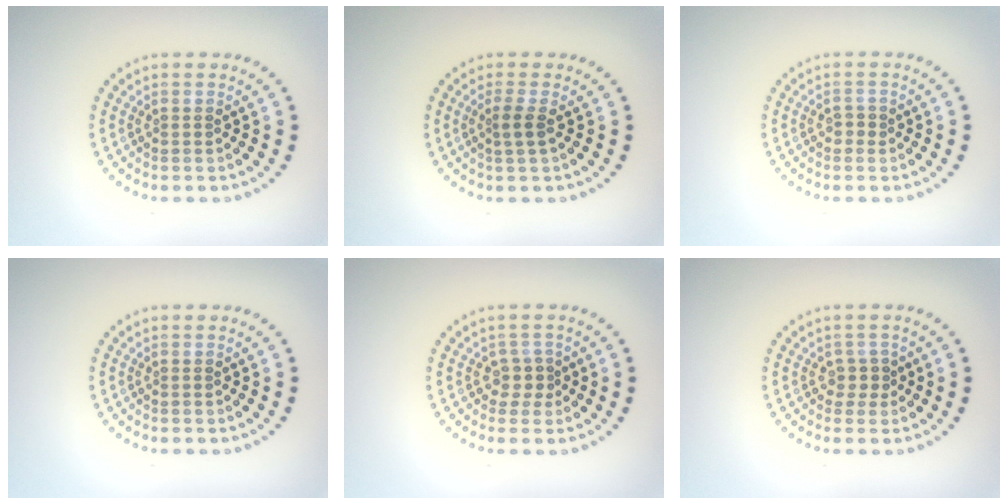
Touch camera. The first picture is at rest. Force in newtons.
{"total": 1.4, "press": 1.1, "slide": 0.9}
{"total": 1.0, "press": 1.0, "slide": 0.3}
{"total": 0.0}
{"total": 1.6, "press": 1.2, "slide": 1.1}
{"total": 1.5, "press": 1.1, "slide": 1.0}